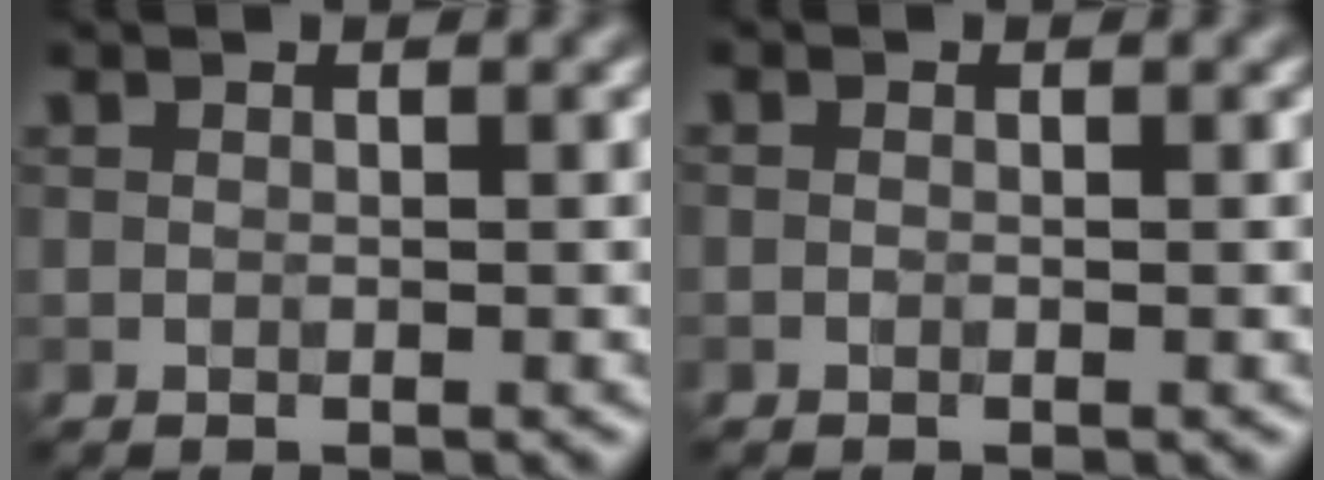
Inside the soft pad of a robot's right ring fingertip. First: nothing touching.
{"total": 0.0}